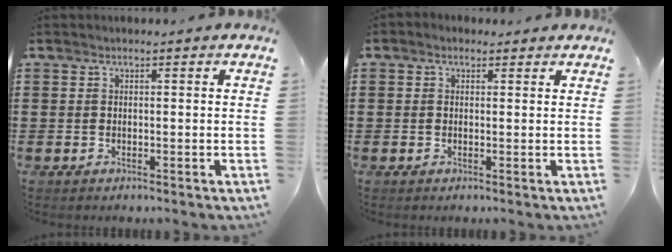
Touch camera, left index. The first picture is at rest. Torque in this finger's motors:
{"motor_torque": [2.14, 0.00, 0.03, -0.08]}